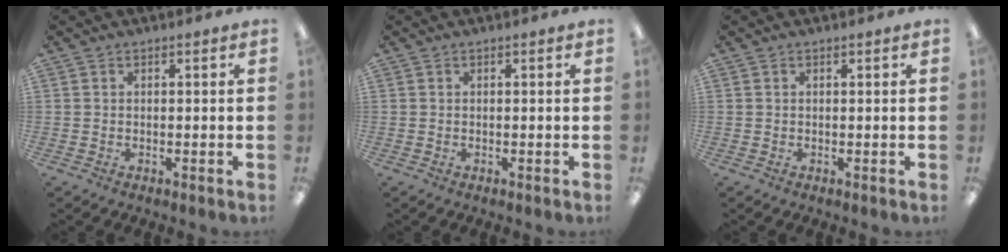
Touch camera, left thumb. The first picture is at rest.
{"total": 0.0}
{"total": 0.0}